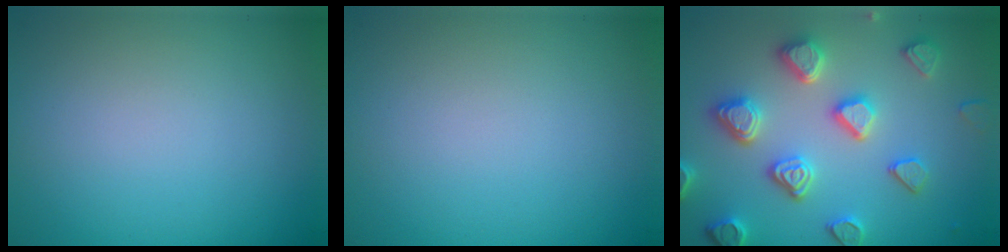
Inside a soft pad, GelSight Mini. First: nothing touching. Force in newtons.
{"total": 0.0}
{"total": 4.9, "press": 4.7, "slide": 1.3}